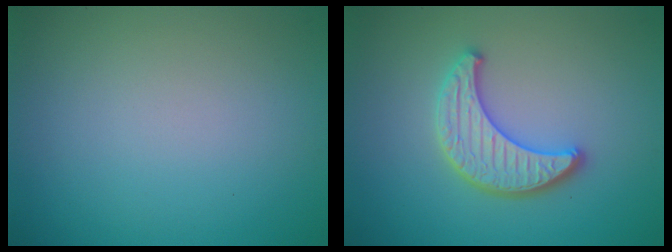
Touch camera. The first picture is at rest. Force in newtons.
{"total": 3.8, "press": 3.6, "slide": 1.2}